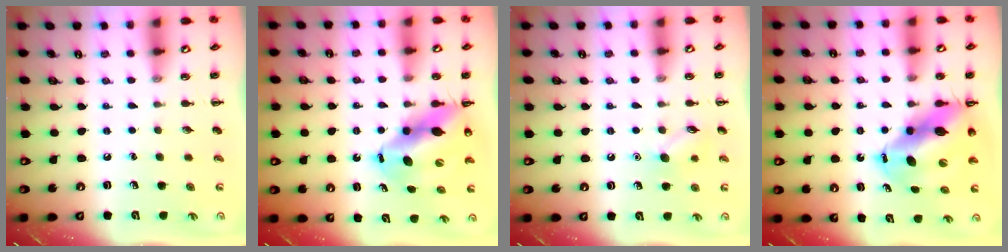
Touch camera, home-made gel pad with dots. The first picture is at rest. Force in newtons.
{"total": 12.4, "press": 11.9, "slide": 3.4}
{"total": 8.7, "press": 8.5, "slide": 1.8}
{"total": 12.7, "press": 12.2, "slide": 3.7}